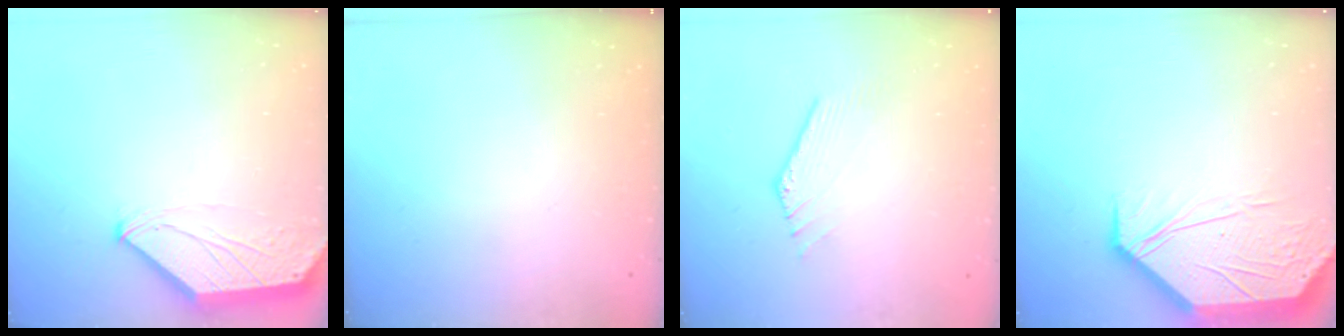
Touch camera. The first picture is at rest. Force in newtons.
{"total": 0.0}
{"total": 0.0}
{"total": 11.7, "press": 11.7, "slide": 1.1}